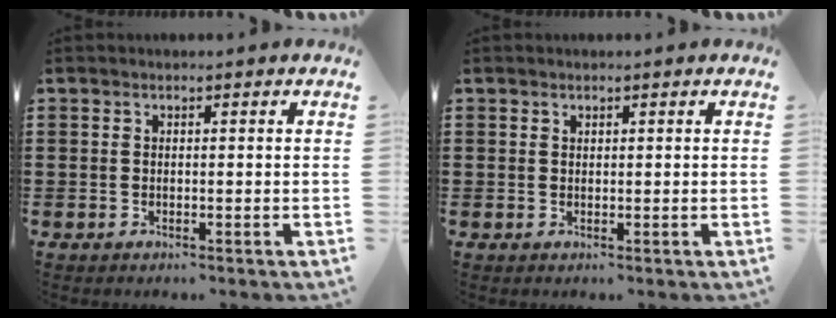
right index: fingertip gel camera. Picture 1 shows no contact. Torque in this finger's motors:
{"motor_torque": [-0.28, 0.26, -0.01, -0.01]}